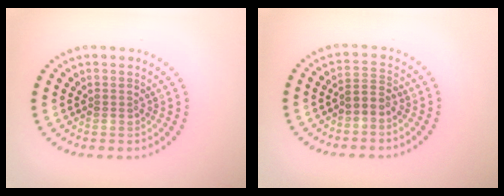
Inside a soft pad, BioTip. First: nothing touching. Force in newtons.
{"total": 1.8, "press": 1.5, "slide": 1.1}